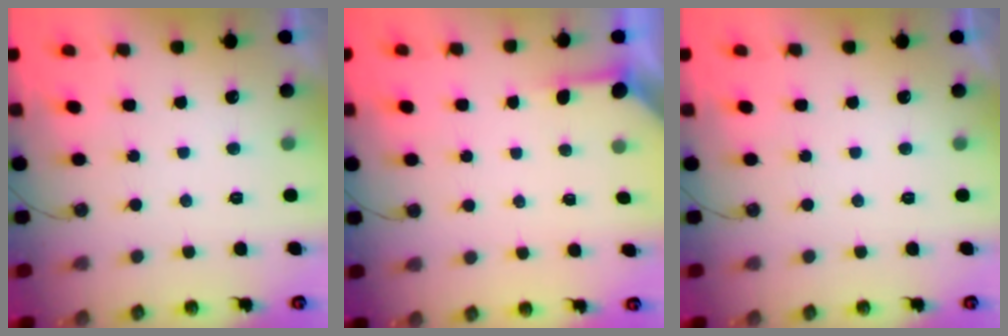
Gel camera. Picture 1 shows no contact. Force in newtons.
{"total": 2.4, "press": 2.4, "slide": 0.4}
{"total": 0.0}